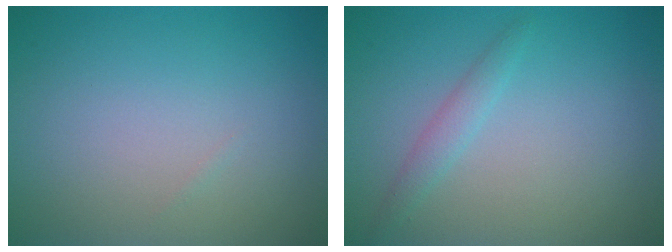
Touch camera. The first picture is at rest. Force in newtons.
{"total": 1.4, "press": 1.4, "slide": 0.1}